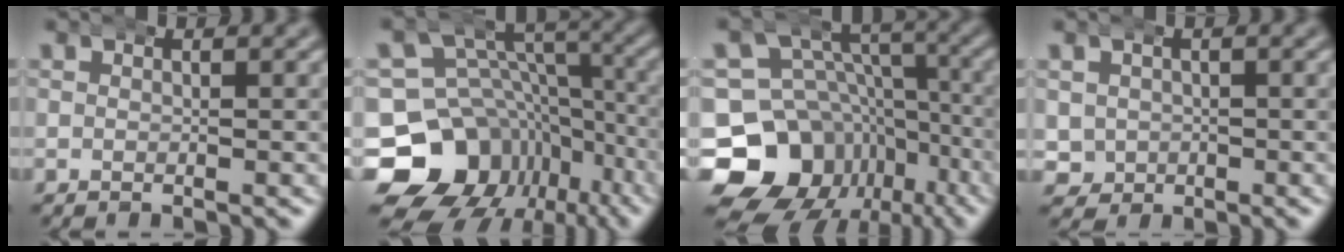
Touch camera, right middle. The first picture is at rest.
{"total": 19.3, "force": [-6.8, 16.0, 8.3], "torque": [-0.152, -0.085, -0.095]}
{"total": 21.2, "force": [-6.7, 18.1, 8.6], "torque": [-0.177, -0.108, -0.089]}
{"total": 4.3, "force": [-0.4, 4.1, 1.1], "torque": [-0.041, -0.028, 0.007]}